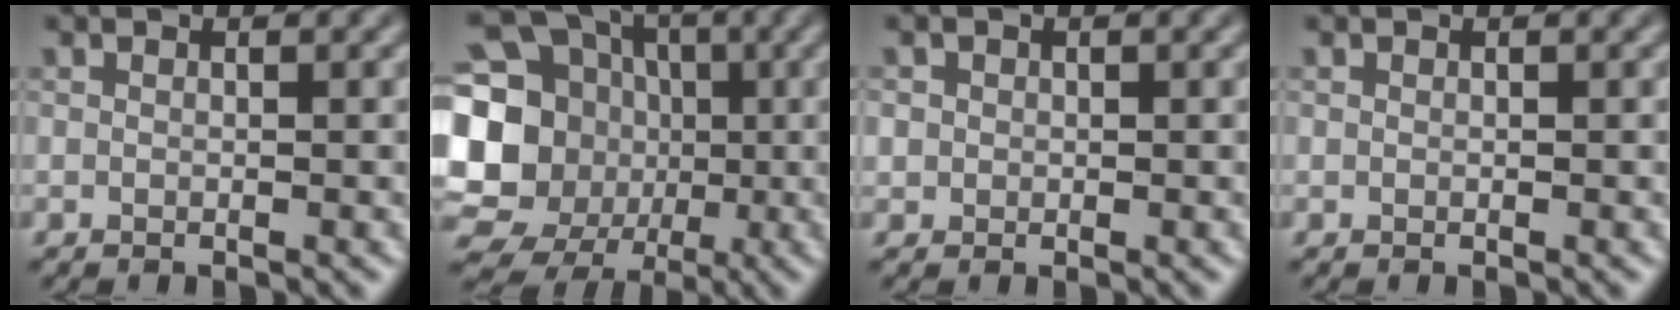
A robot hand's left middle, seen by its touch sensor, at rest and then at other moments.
{"total": 20.1, "force": [-1.1, 18.5, 7.9], "torque": [-0.191, 0.005, -0.059]}
{"total": 0.9, "force": [0.1, 0.9, 0.1], "torque": [0.009, -0.002, 0.001]}
{"total": 0.0}